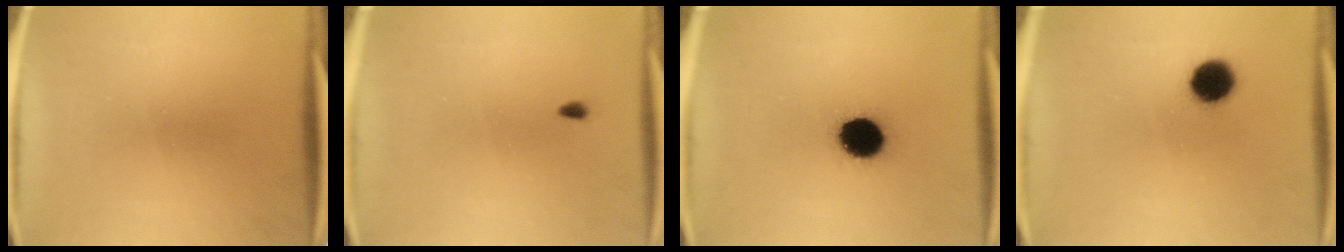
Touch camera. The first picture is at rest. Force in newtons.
{"total": 0.6}
{"total": 12.0}
{"total": 6.9}